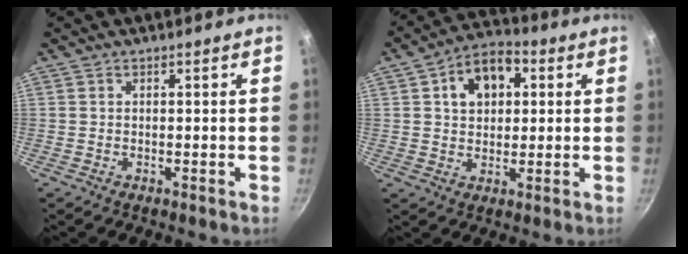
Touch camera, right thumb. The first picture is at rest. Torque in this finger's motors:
{"motor_torque": [-0.57, 0.91, 0.02, 0.16, 0.22]}